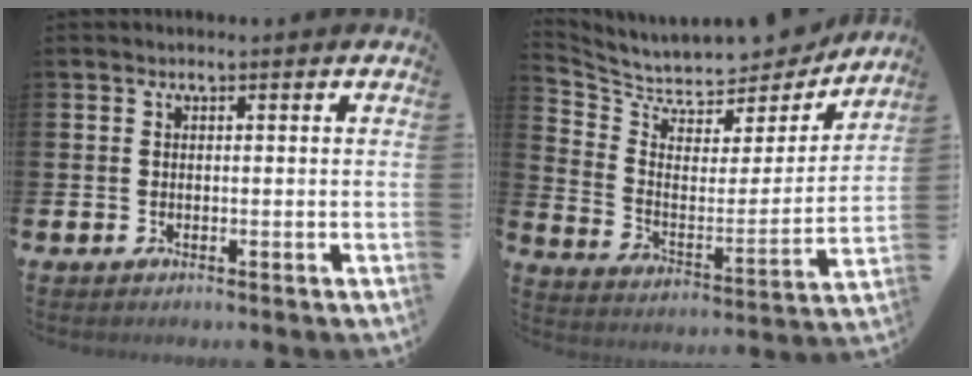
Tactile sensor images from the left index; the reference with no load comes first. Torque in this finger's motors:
{"motor_torque": [1.01, -1.13, 0.14, 0.02]}